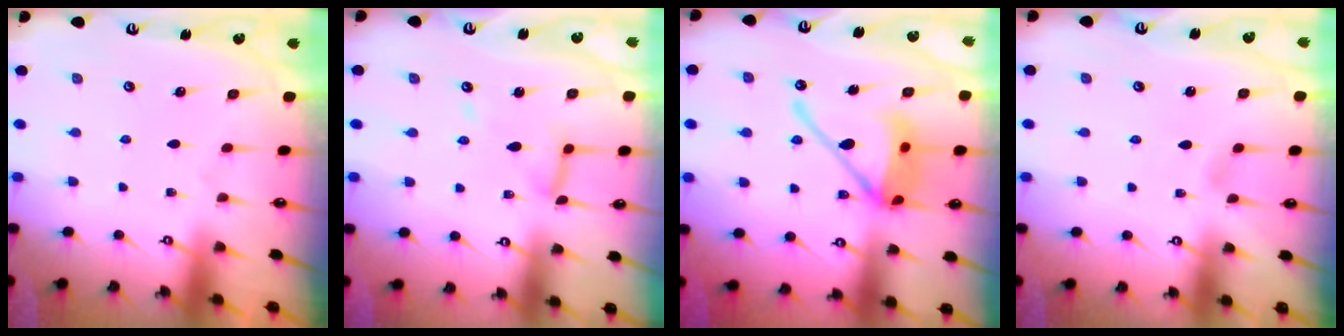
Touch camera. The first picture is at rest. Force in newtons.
{"total": 9.0, "press": 9.0, "slide": 0.6}
{"total": 15.9, "press": 15.7, "slide": 2.3}
{"total": 2.6, "press": 2.6, "slide": 0.3}